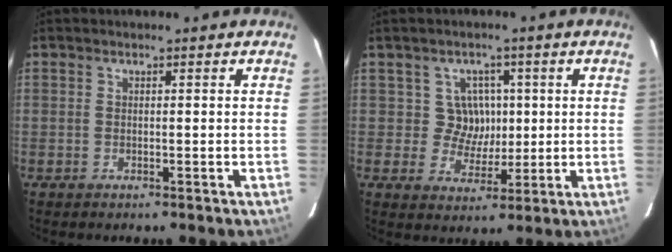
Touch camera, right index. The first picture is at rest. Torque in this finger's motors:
{"motor_torque": [-0.05, 0.15, -0.02, -0.01]}